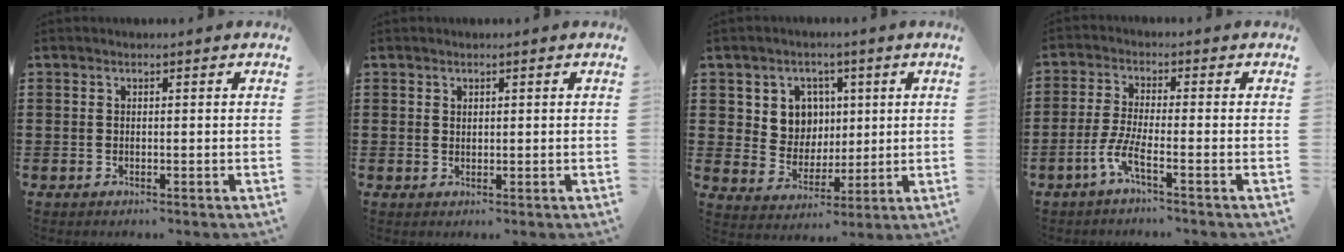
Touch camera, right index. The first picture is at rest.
{"total": 0.7, "force": [0.6, 0.3, 0.1], "torque": [-0.002, 0.001, 0.013]}
{"total": 6.8, "force": [2.3, 6.0, 2.1], "torque": [-0.059, 0.006, 0.040]}
{"total": 4.4, "force": [-2.7, 0.4, 3.5], "torque": [-0.096, -0.012, -0.059]}